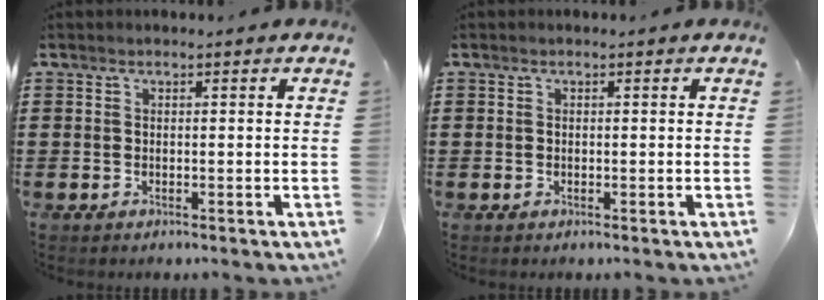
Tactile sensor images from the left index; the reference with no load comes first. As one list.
[{"total": 0.0}]